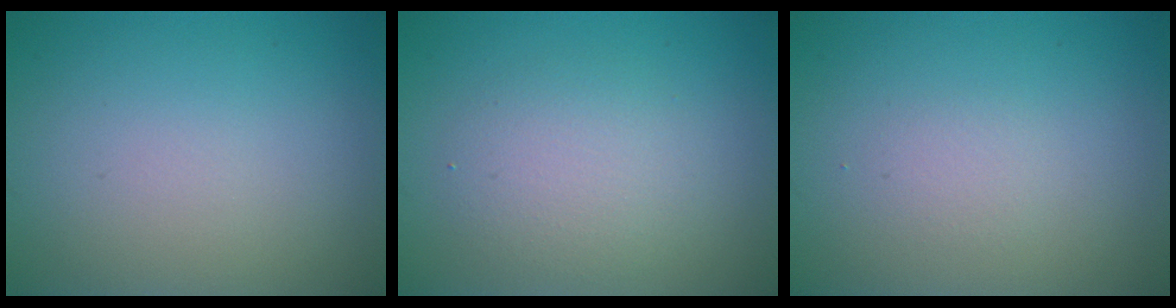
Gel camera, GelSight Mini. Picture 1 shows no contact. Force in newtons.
{"total": 2.9, "press": 2.9, "slide": 0.2}
{"total": 1.0, "press": 1.0, "slide": 0.1}